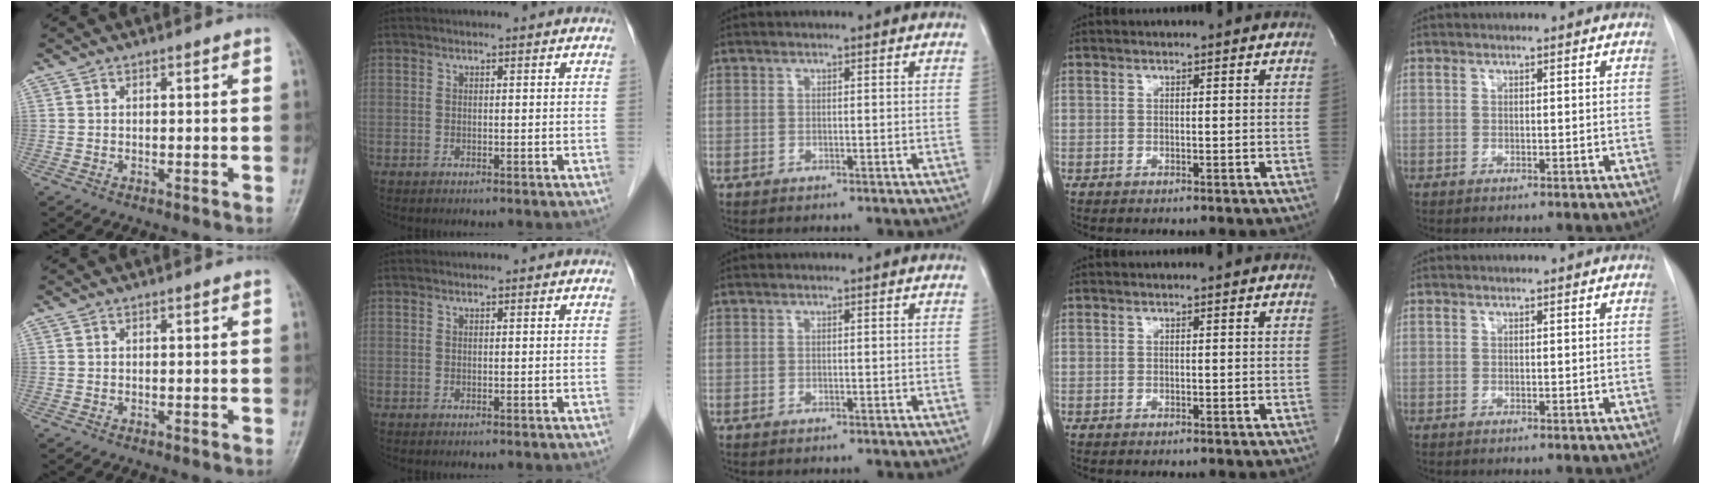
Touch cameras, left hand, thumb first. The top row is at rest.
{}